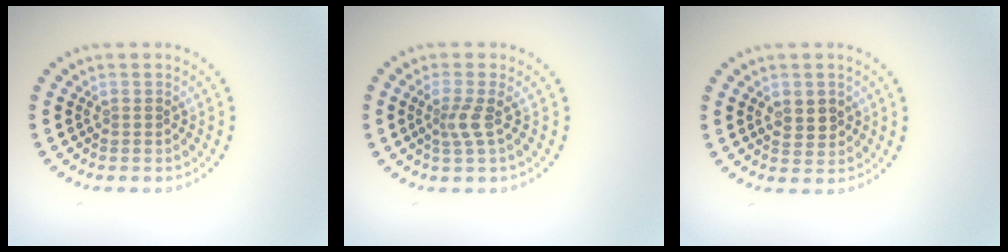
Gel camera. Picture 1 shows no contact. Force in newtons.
{"total": 1.9, "press": 1.3, "slide": 1.4}
{"total": 1.9, "press": 1.7, "slide": 0.6}